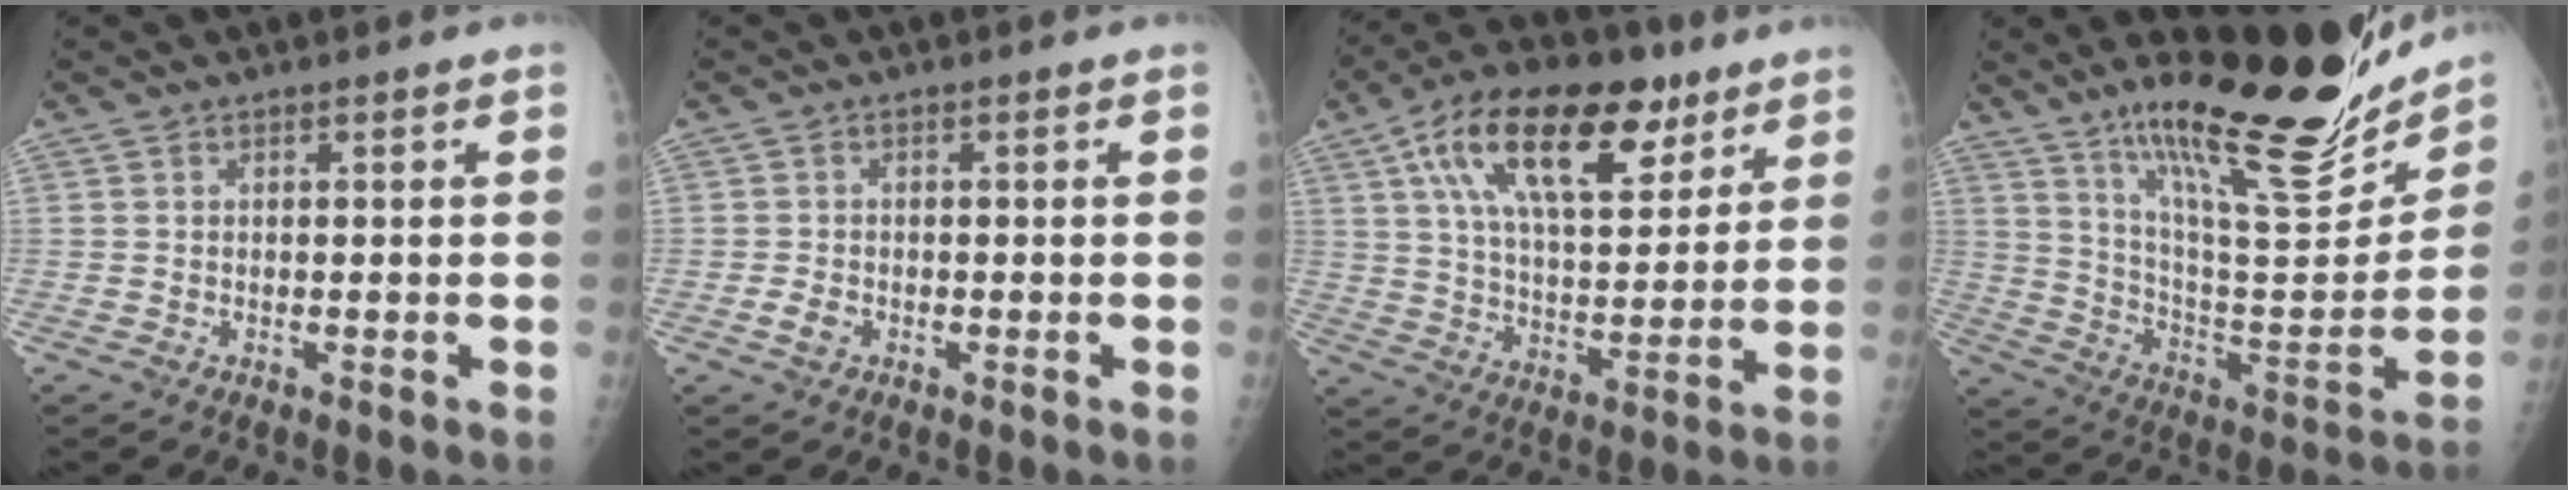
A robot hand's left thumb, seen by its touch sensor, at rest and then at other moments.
{"total": 2.0, "force": [-0.8, 1.4, 1.2], "torque": [-0.019, 0.002, -0.014]}
{"total": 21.8, "force": [11.0, 10.5, 15.6], "torque": [-0.231, -0.017, 0.185]}
{"total": 27.3, "force": [19.1, 6.6, 18.3], "torque": [-0.245, -0.096, 0.308]}